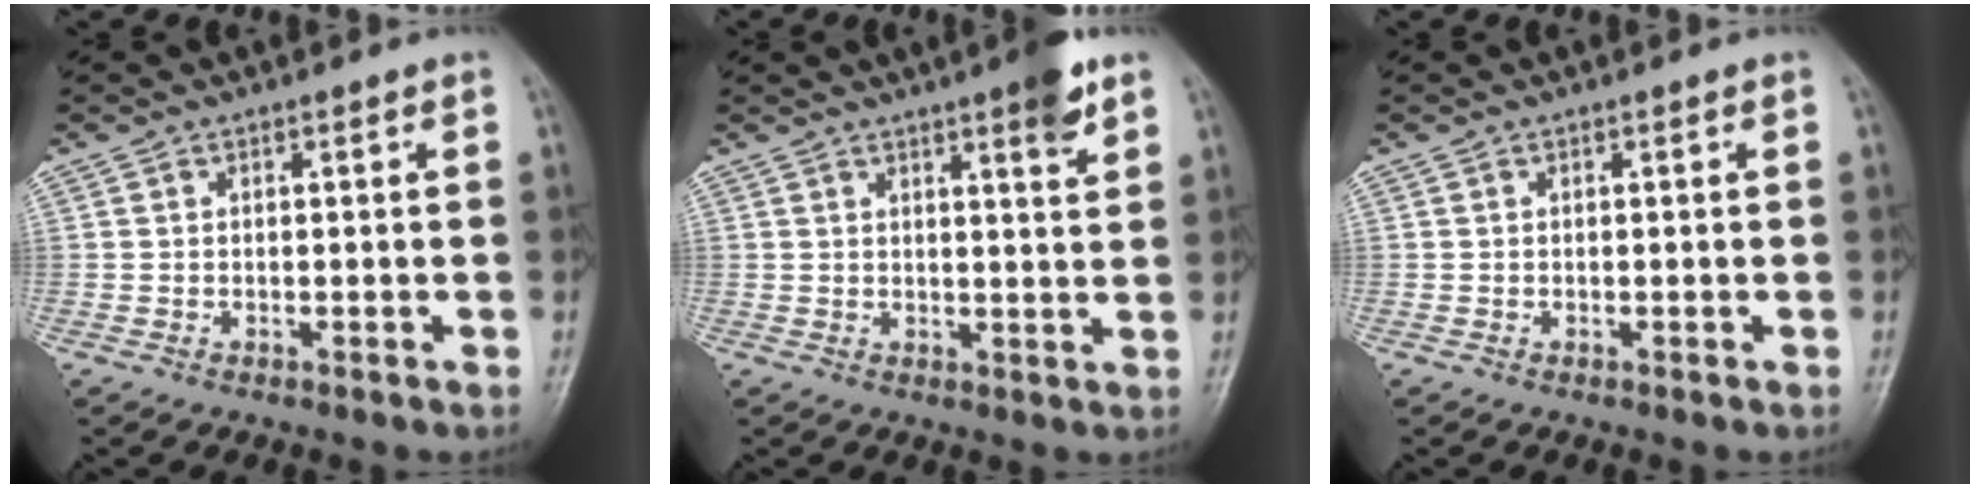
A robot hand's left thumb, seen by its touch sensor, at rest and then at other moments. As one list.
[{"total": 5.6, "force": [3.5, 0.9, 4.3], "torque": [-0.053, -0.019, 0.046]}, {"total": 0.0}]